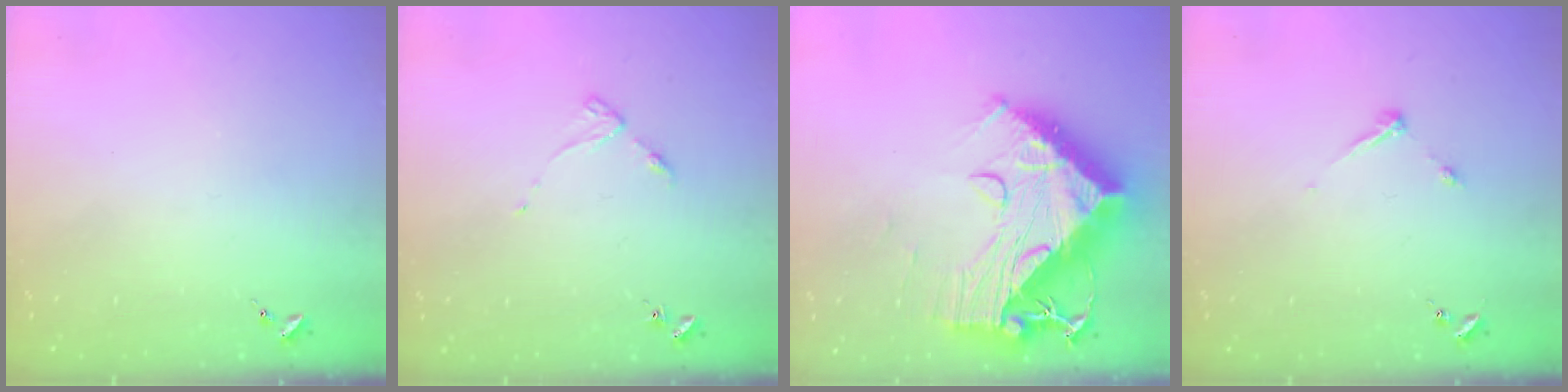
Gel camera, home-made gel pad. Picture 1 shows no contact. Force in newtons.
{"total": 3.3, "press": 3.3, "slide": 0.4}
{"total": 21.2, "press": 21.1, "slide": 2.0}
{"total": 4.8, "press": 4.8, "slide": 0.6}